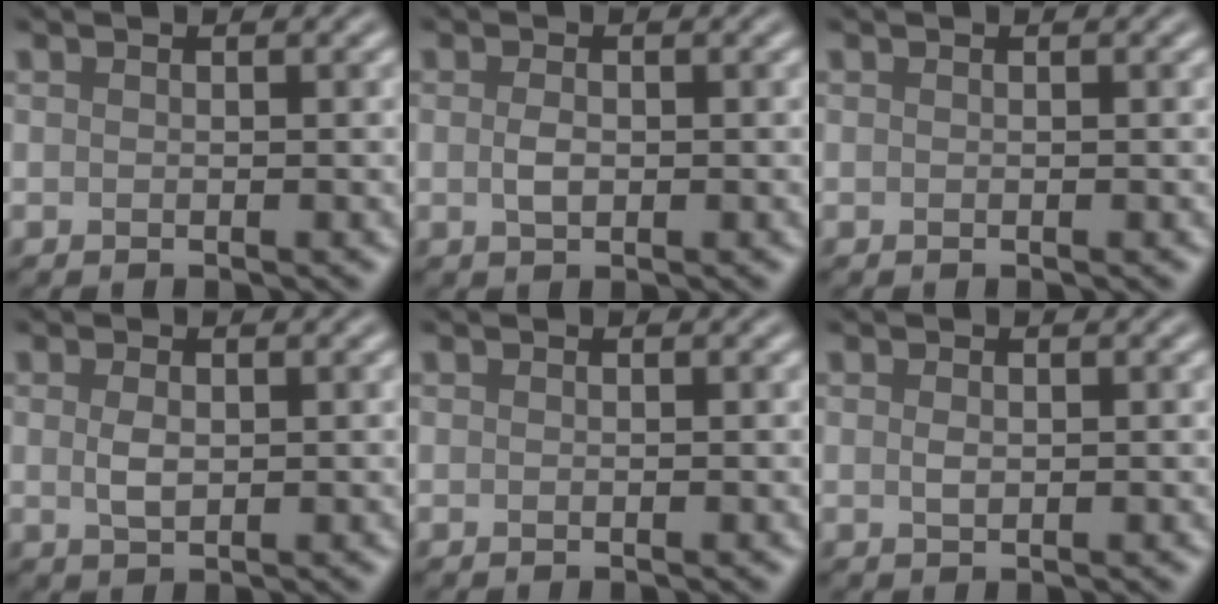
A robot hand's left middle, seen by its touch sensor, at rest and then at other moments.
{"total": 1.4, "force": [0.0, 0.8, 1.1], "torque": [-0.025, -0.002, 0.000]}
{"total": 0.0}
{"total": 1.7, "force": [0.2, 1.0, 1.4], "torque": [-0.032, -0.002, 0.006]}
{"total": 0.0}
{"total": 0.9, "force": [0.1, 0.5, 0.7], "torque": [-0.015, -0.001, 0.003]}